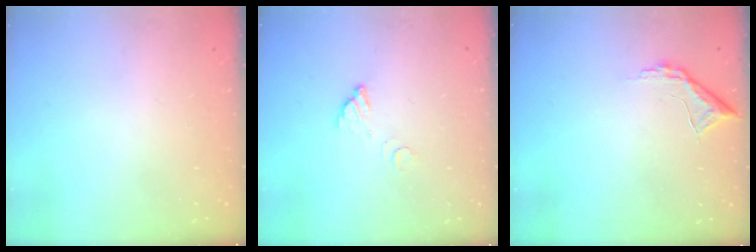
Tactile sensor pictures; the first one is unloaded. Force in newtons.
{"total": 3.5, "press": 3.5, "slide": 0.3}
{"total": 7.9, "press": 7.9, "slide": 0.5}